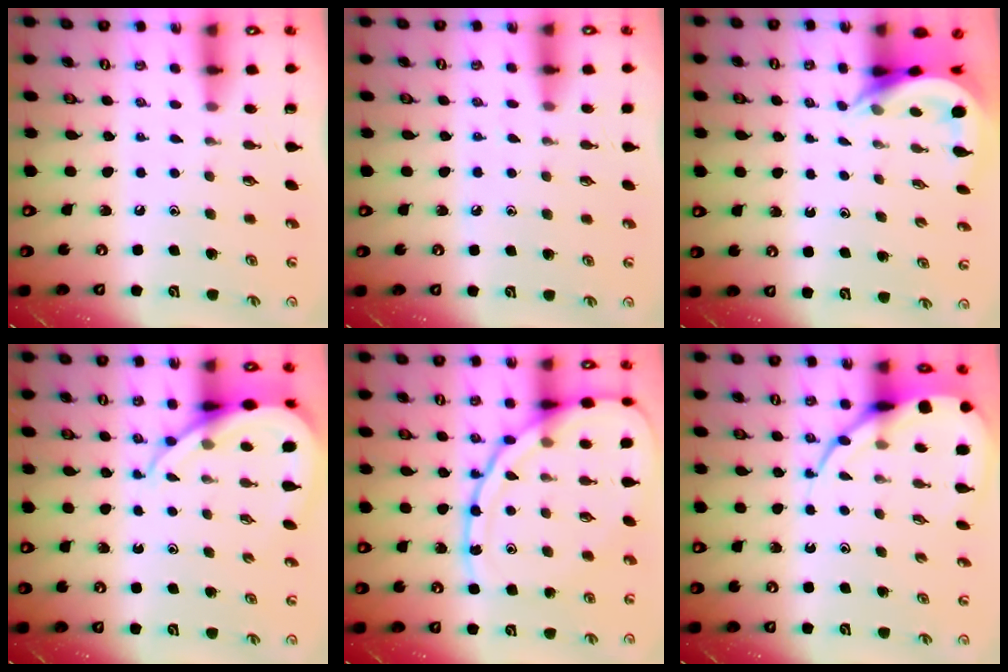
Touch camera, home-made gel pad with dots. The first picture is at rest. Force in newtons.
{"total": 5.2, "press": 5.2, "slide": 0.7}
{"total": 5.0, "press": 5.0, "slide": 0.3}
{"total": 9.9, "press": 9.8, "slide": 1.2}
{"total": 15.6, "press": 15.5, "slide": 1.7}
{"total": 10.4, "press": 10.3, "slide": 1.1}